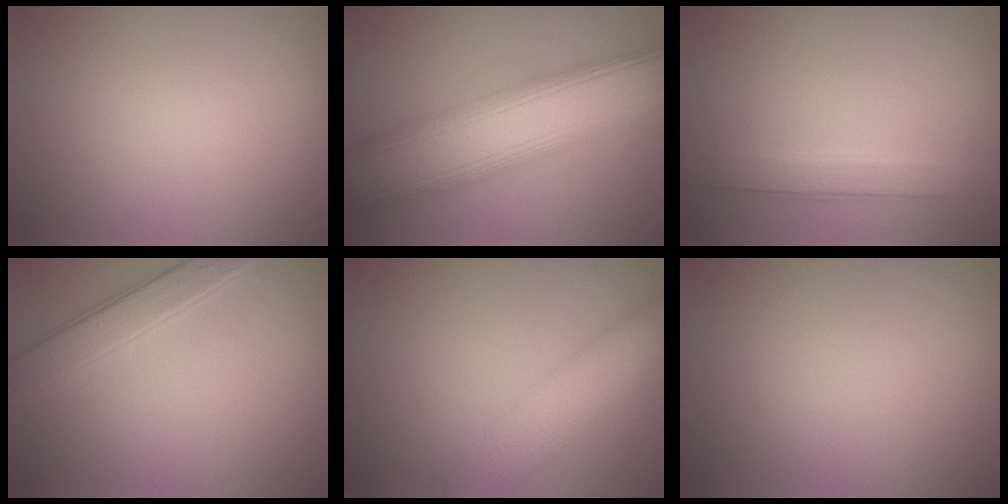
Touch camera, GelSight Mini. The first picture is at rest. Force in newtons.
{"total": 11.8, "press": 11.8, "slide": 0.4}
{"total": 2.6, "press": 2.6, "slide": 0.2}
{"total": 2.8, "press": 2.8, "slide": 0.1}
{"total": 6.4, "press": 6.3, "slide": 0.5}
{"total": 0.0}